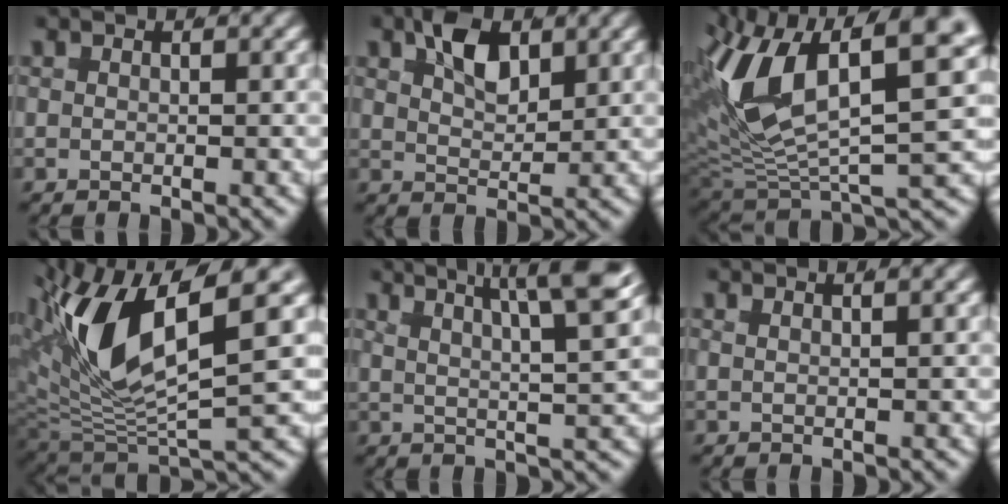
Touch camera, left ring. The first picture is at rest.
{"total": 4.0, "force": [2.0, 2.1, 2.7], "torque": [-0.053, -0.012, 0.035]}
{"total": 12.4, "force": [1.6, 7.1, 10.0], "torque": [-0.197, -0.012, 0.023]}
{"total": 11.3, "force": [2.2, 5.8, 9.4], "torque": [-0.204, -0.002, 0.031]}
{"total": 8.5, "force": [4.6, 4.0, 5.9], "torque": [-0.074, 0.015, 0.051]}
{"total": 1.5, "force": [1.2, 0.3, 0.8], "torque": [-0.007, 0.010, 0.016]}